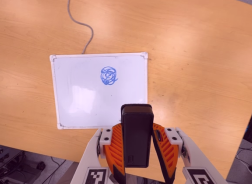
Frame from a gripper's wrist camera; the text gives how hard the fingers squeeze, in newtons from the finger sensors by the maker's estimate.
{"total": 4.6, "left": 3.7, "right": 5.5}